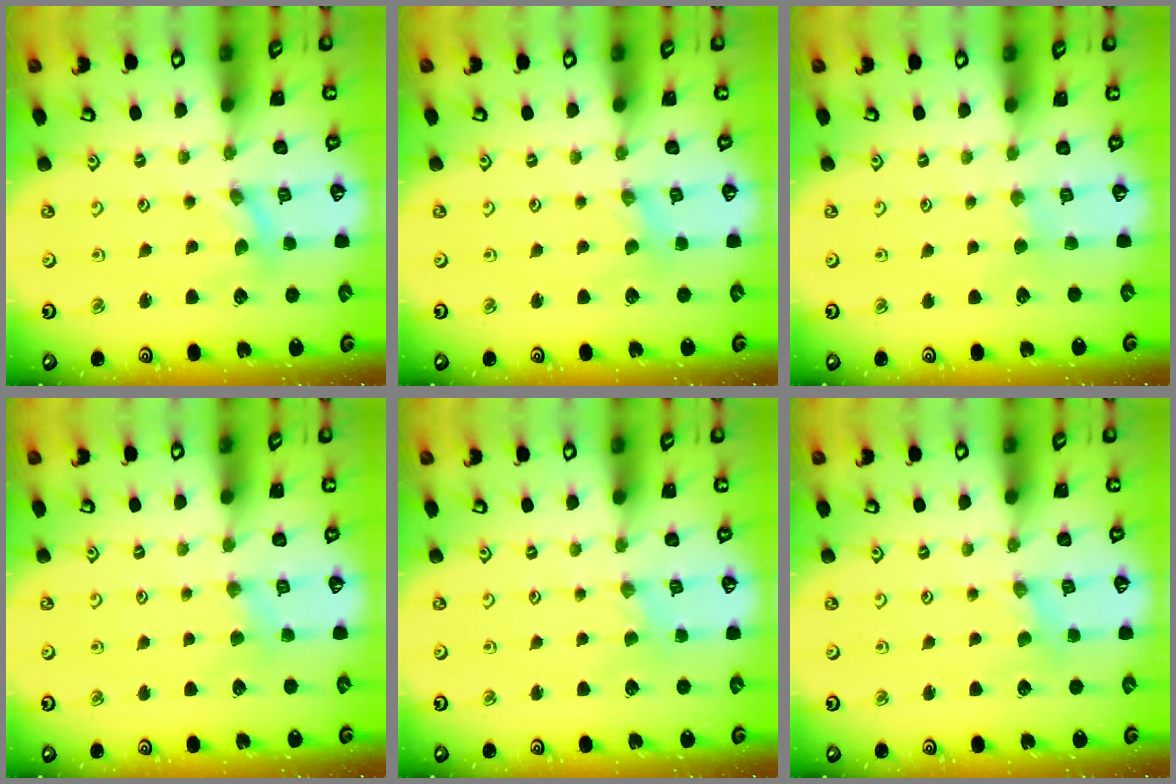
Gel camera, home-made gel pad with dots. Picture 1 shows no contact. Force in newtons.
{"total": 1.2, "press": 1.2, "slide": 0.3}
{"total": 1.7, "press": 1.6, "slide": 0.3}
{"total": 2.1, "press": 2.0, "slide": 0.4}
{"total": 0.0}
{"total": 1.2, "press": 1.1, "slide": 0.2}